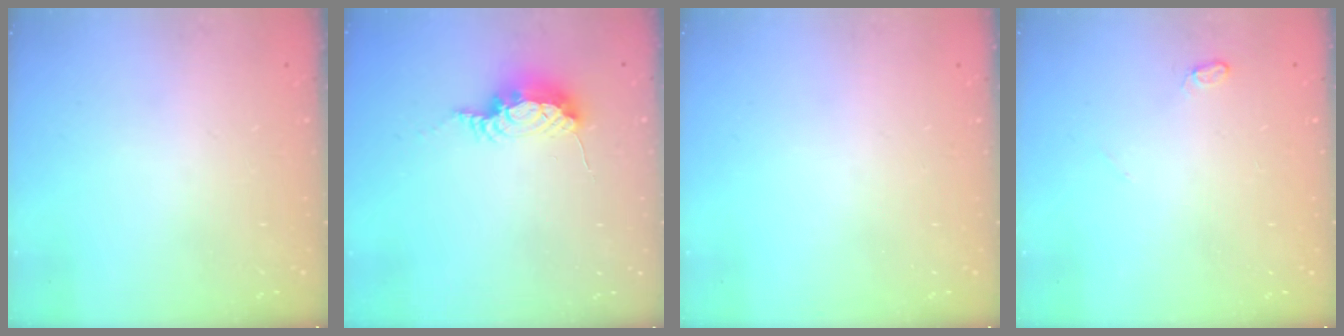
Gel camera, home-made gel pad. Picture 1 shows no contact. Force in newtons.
{"total": 7.8, "press": 7.8, "slide": 0.2}
{"total": 0.0}
{"total": 4.4, "press": 4.4, "slide": 0.5}